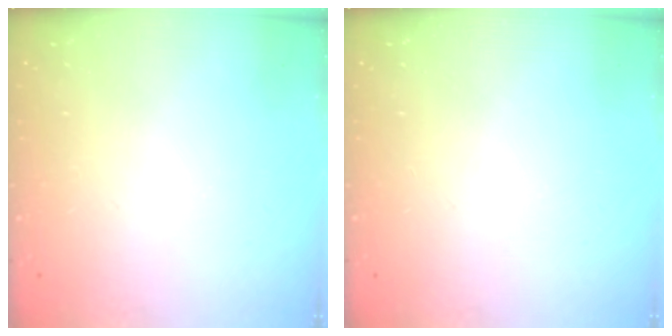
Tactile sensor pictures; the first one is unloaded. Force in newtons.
{"total": 0.0}